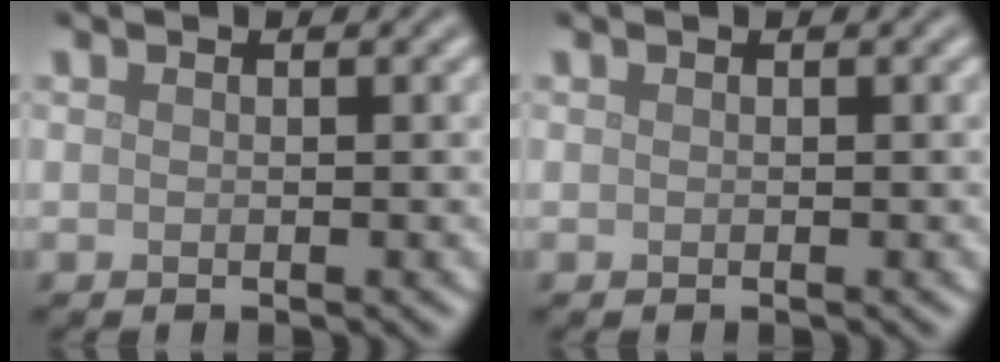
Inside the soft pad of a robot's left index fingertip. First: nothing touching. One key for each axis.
{"total": 0.0}